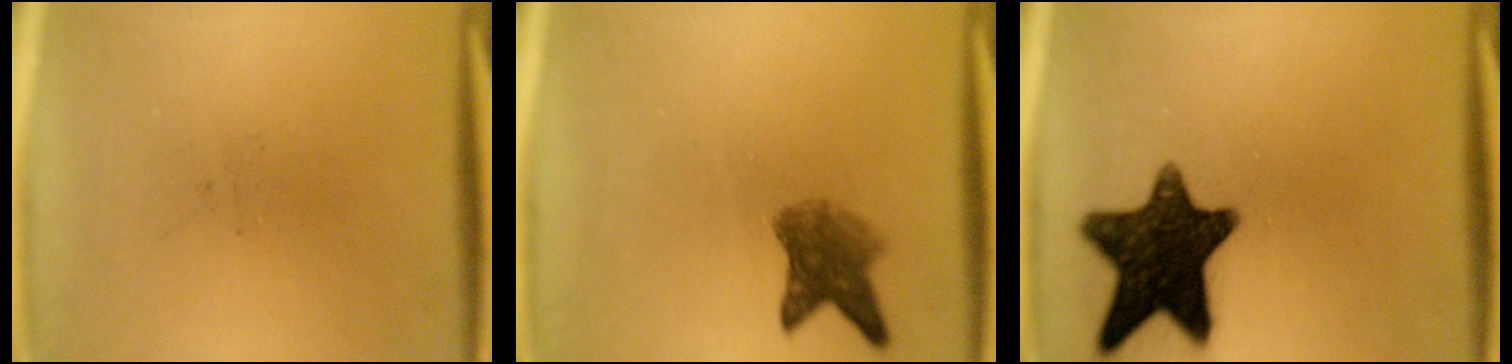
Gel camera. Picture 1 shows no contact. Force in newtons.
{"total": 4.9}
{"total": 14.6}